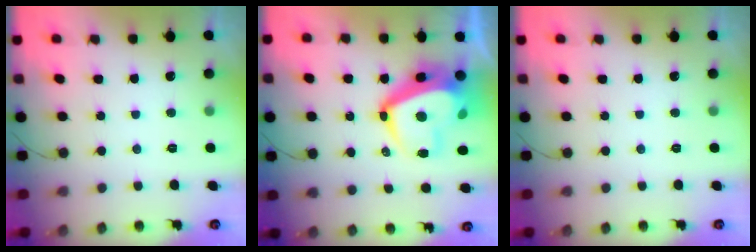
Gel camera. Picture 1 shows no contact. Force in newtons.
{"total": 15.6, "press": 15.5, "slide": 1.9}
{"total": 0.0}